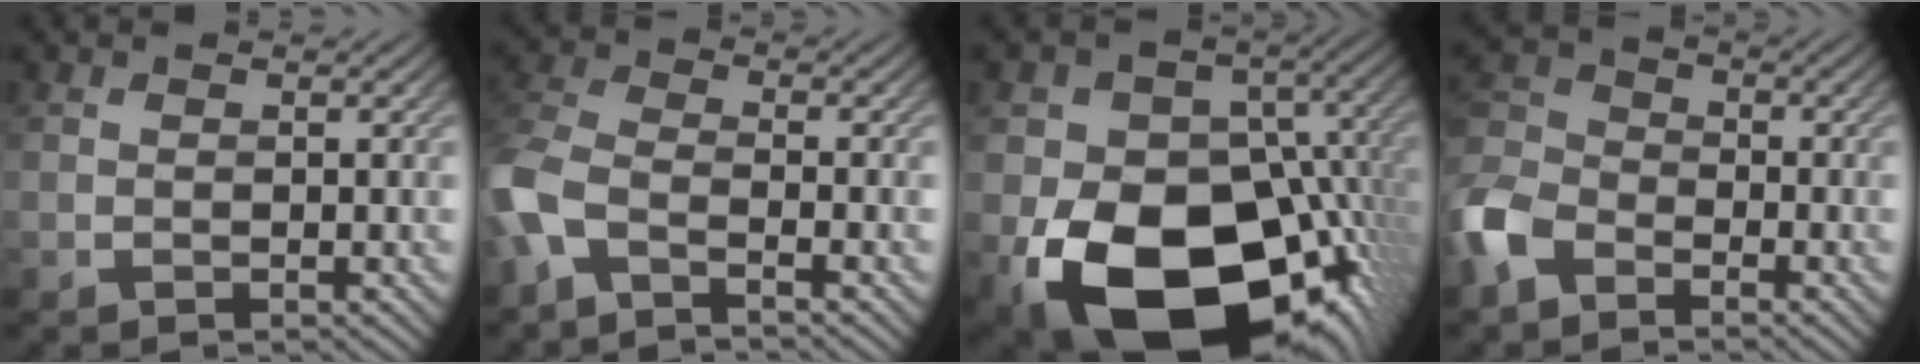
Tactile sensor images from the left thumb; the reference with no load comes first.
{"total": 6.5, "force": [-3.8, 2.6, 4.6], "torque": [-0.116, -0.008, -0.096]}
{"total": 20.8, "force": [-8.6, 13.7, 13.0], "torque": [-0.216, -0.036, -0.118]}
{"total": 7.7, "force": [-4.8, 4.6, 3.9], "torque": [-0.105, -0.005, -0.117]}